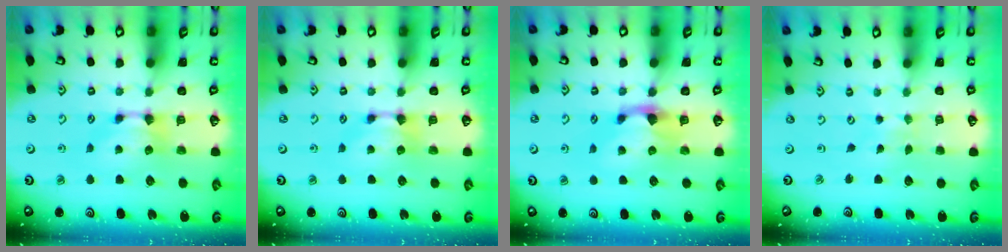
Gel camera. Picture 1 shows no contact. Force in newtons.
{"total": 0.0}
{"total": 1.6, "press": 1.2, "slide": 1.1}
{"total": 4.4, "press": 4.4, "slide": 0.2}